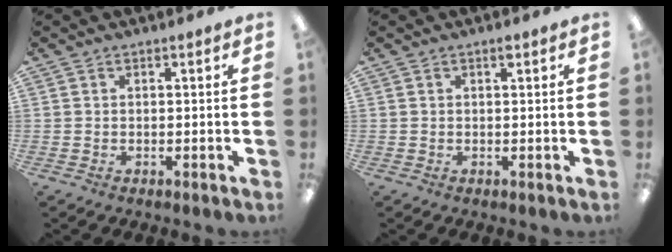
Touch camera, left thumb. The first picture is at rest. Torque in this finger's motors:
{"motor_torque": [0.10, -0.04, 0.01, -0.06, 0.01]}